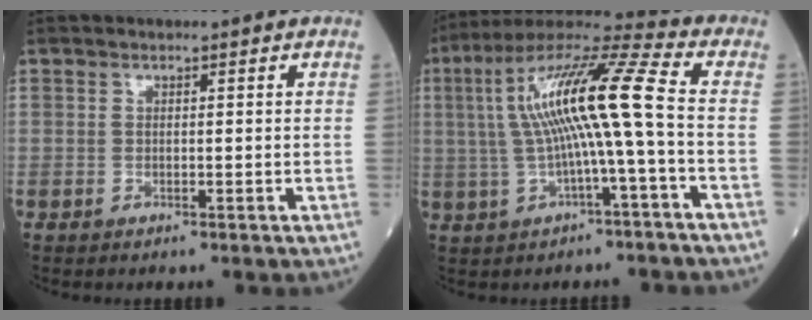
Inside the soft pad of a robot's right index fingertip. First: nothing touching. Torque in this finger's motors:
{"motor_torque": [1.66, -0.26, 0.99, 0.21]}